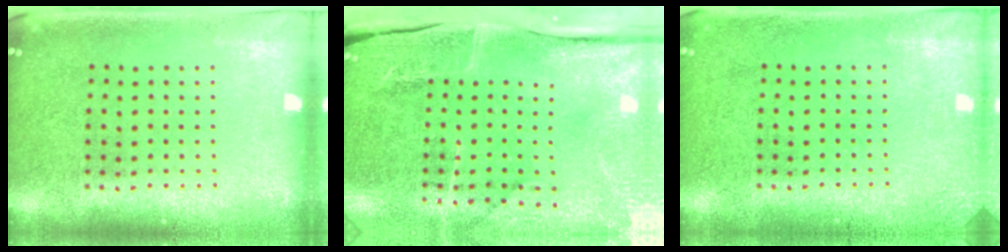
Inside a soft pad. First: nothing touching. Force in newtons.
{"total": 4.8, "press": 3.9, "slide": 2.8}
{"total": 1.4, "press": 1.4, "slide": 0.1}